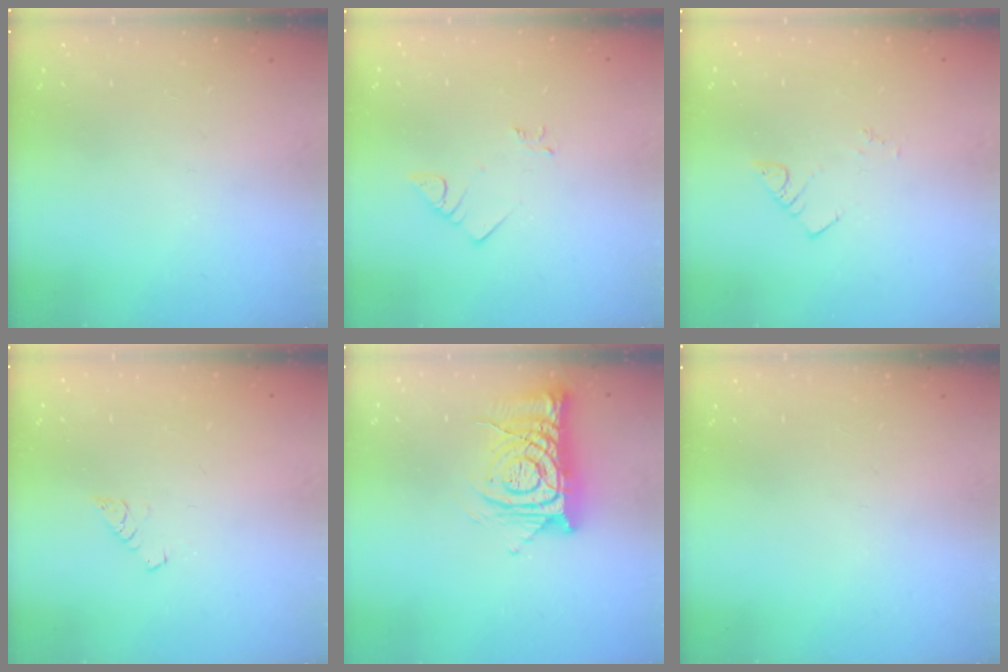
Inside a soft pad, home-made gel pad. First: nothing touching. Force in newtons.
{"total": 2.9, "press": 2.9, "slide": 0.3}
{"total": 2.1, "press": 2.0, "slide": 0.4}
{"total": 4.3, "press": 4.3, "slide": 0.4}
{"total": 13.4, "press": 13.4, "slide": 1.3}
{"total": 0.0}